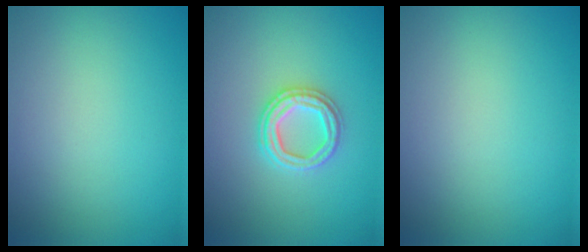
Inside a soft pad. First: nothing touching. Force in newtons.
{"total": 2.6, "press": 2.6, "slide": 0.5}
{"total": 0.0}